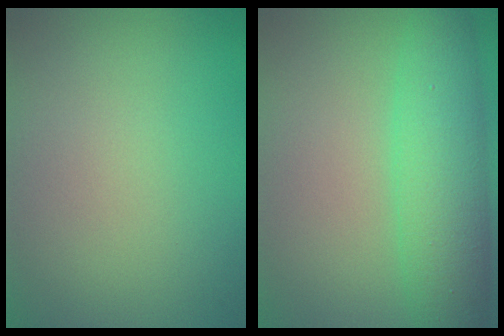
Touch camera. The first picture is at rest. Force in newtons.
{"total": 6.4, "press": 6.4, "slide": 0.1}